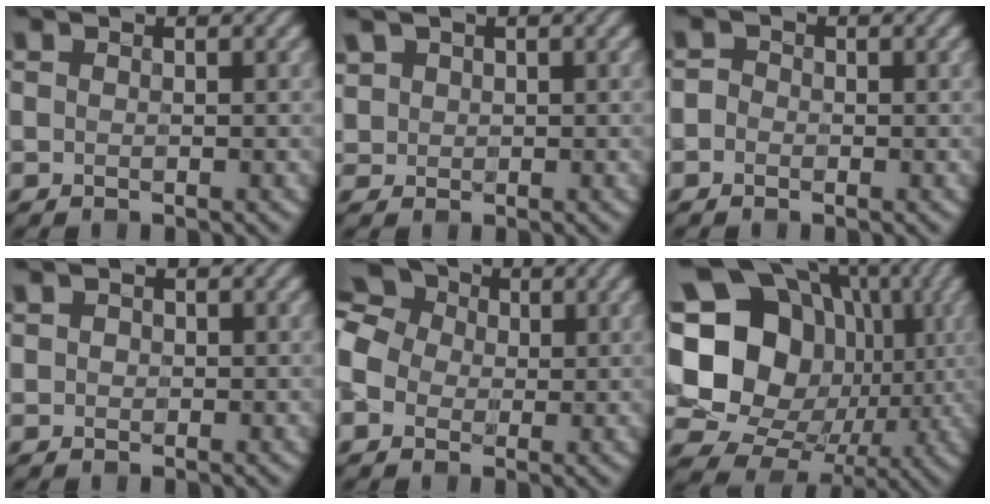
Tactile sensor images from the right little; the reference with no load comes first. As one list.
[{"total": 1.9, "force": [0.9, 1.7, 0.5], "torque": [-0.020, 0.000, 0.027]}, {"total": 1.1, "force": [-0.3, 1.0, 0.4], "torque": [-0.001, 0.004, -0.020]}, {"total": 0.6, "force": [0.0, 0.5, 0.2], "torque": [-0.001, -0.002, -0.003]}, {"total": 8.2, "force": [0.3, 6.9, 4.4], "torque": [-0.106, 0.022, -0.026]}, {"total": 21.4, "force": [1.4, 18.8, 10.2], "torque": [-0.199, 0.042, -0.011]}]